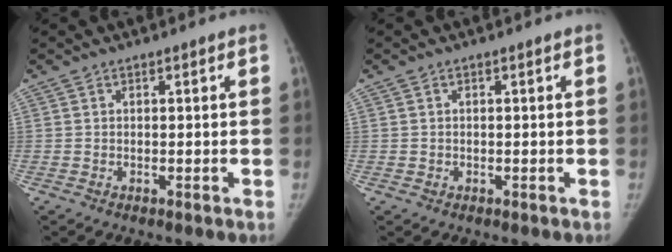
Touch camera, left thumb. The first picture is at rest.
{"total": 0.5, "force": [0.0, 0.5, 0.1], "torque": [0.002, 0.002, 0.000]}